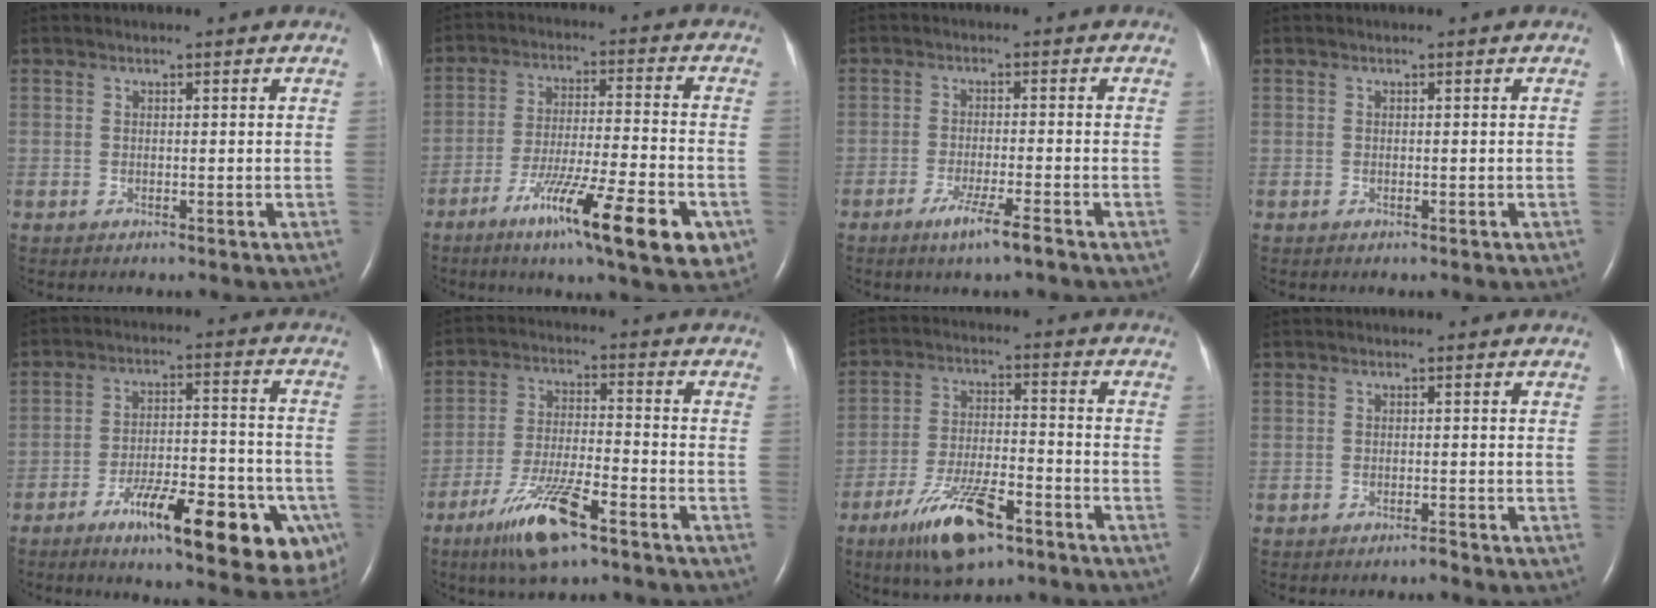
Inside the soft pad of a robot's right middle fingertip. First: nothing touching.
{"total": 16.7, "force": [-8.3, 1.4, 14.4], "torque": [-0.205, -0.026, -0.128]}
{"total": 4.7, "force": [-3.1, -0.4, 3.6], "torque": [-0.071, -0.011, -0.058]}
{"total": 0.0}
{"total": 19.4, "force": [-10.3, 4.8, 15.8], "torque": [-0.150, 0.017, -0.141]}
{"total": 11.4, "force": [-7.1, 1.7, 8.7], "torque": [-0.177, -0.021, -0.126]}
{"total": 11.9, "force": [-7.4, 3.2, 8.8], "torque": [-0.171, -0.012, -0.127]}
{"total": 0.9, "force": [-0.8, 0.0, 0.3], "torque": [-0.005, 0.000, -0.013]}